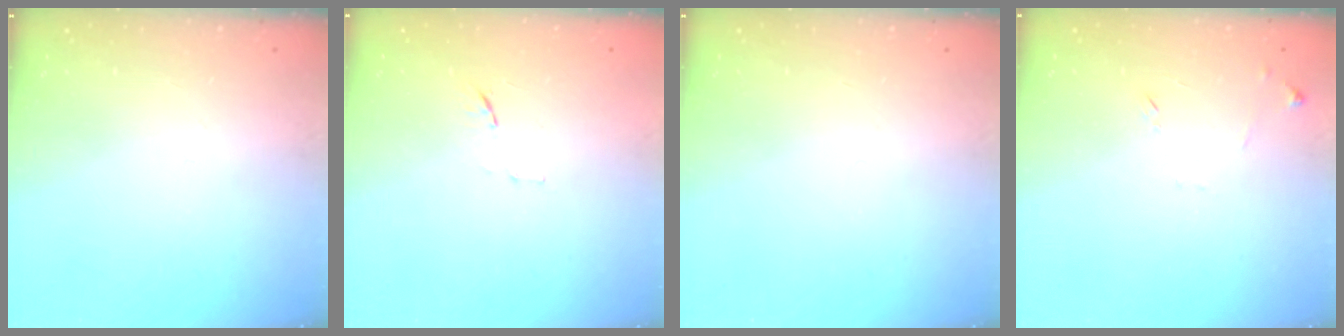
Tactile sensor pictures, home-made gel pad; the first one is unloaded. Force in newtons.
{"total": 5.0, "press": 5.0, "slide": 0.6}
{"total": 0.0}
{"total": 6.7, "press": 6.7, "slide": 0.6}